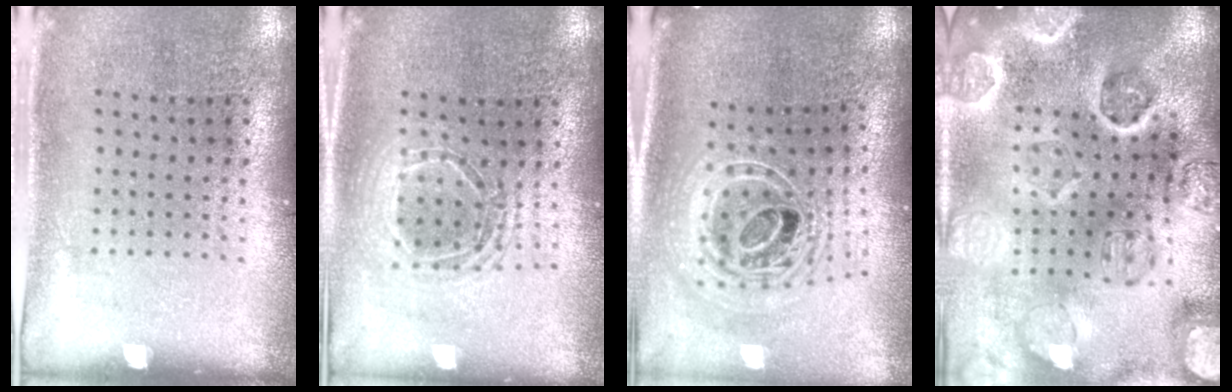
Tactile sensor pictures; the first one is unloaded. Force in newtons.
{"total": 1.7, "press": 1.4, "slide": 0.9}
{"total": 2.6, "press": 1.9, "slide": 1.8}
{"total": 4.5, "press": 4.1, "slide": 1.9}